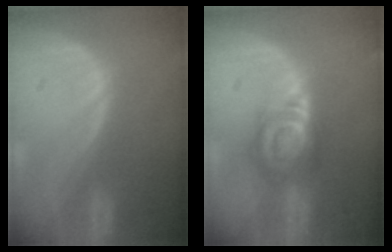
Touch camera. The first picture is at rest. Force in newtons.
{"total": 6.6, "press": 6.4, "slide": 1.4}